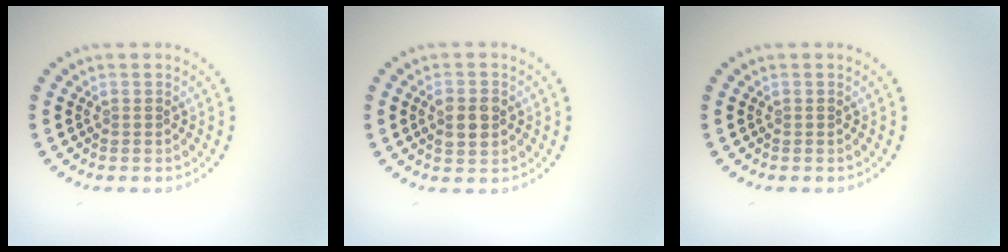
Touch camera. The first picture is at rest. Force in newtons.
{"total": 2.3, "press": 2.3, "slide": 0.2}
{"total": 0.0}